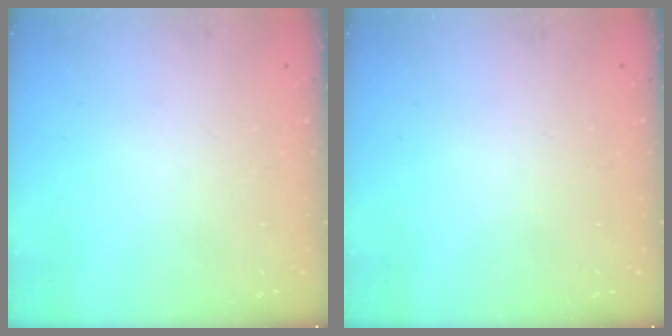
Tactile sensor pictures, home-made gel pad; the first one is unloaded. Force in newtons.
{"total": 0.0}